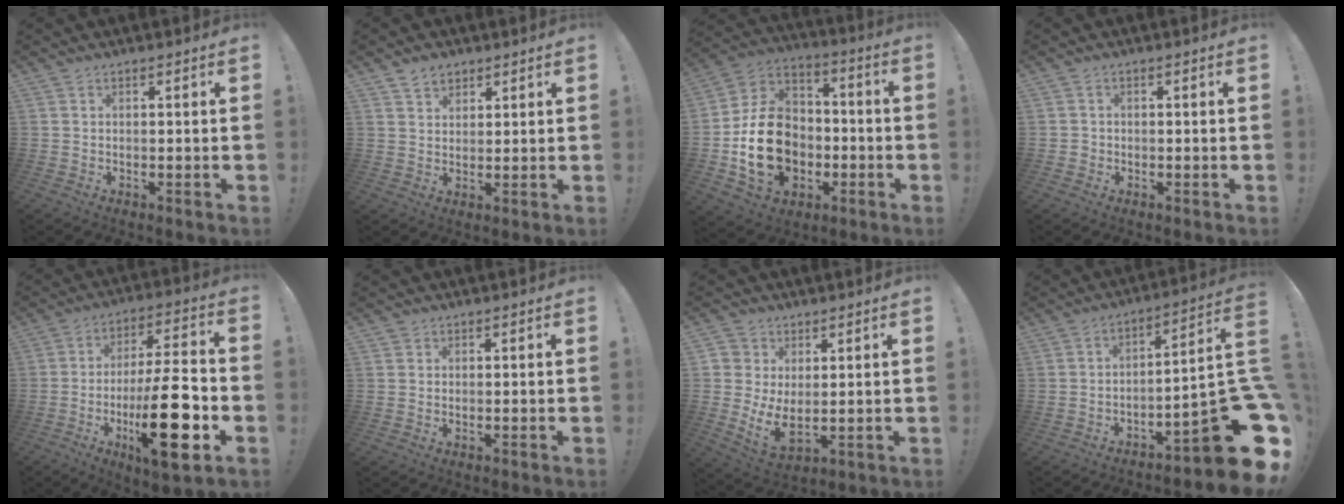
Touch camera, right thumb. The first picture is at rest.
{"total": 4.4, "force": [3.1, 2.9, 1.0], "torque": [-0.012, -0.014, 0.057]}
{"total": 20.2, "force": [-4.9, 15.5, 11.9], "torque": [-0.204, 0.030, -0.072]}
{"total": 1.5, "force": [-0.6, 1.3, 0.5], "torque": [-0.010, 0.005, -0.011]}
{"total": 21.9, "force": [-6.4, 6.3, 20.0], "torque": [-0.320, 0.021, -0.098]}
{"total": 0.8, "force": [0.7, 0.4, 0.0], "torque": [0.001, 0.000, 0.013]}
{"total": 6.6, "force": [2.4, 4.5, 4.3], "torque": [-0.082, -0.030, 0.047]}
{"total": 17.6, "force": [-7.8, 3.8, 15.2], "torque": [-0.174, 0.017, -0.122]}